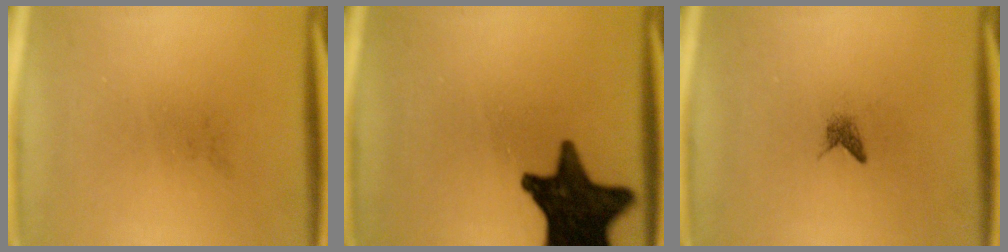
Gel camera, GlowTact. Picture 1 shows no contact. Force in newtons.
{"total": 17.0}
{"total": 1.0}